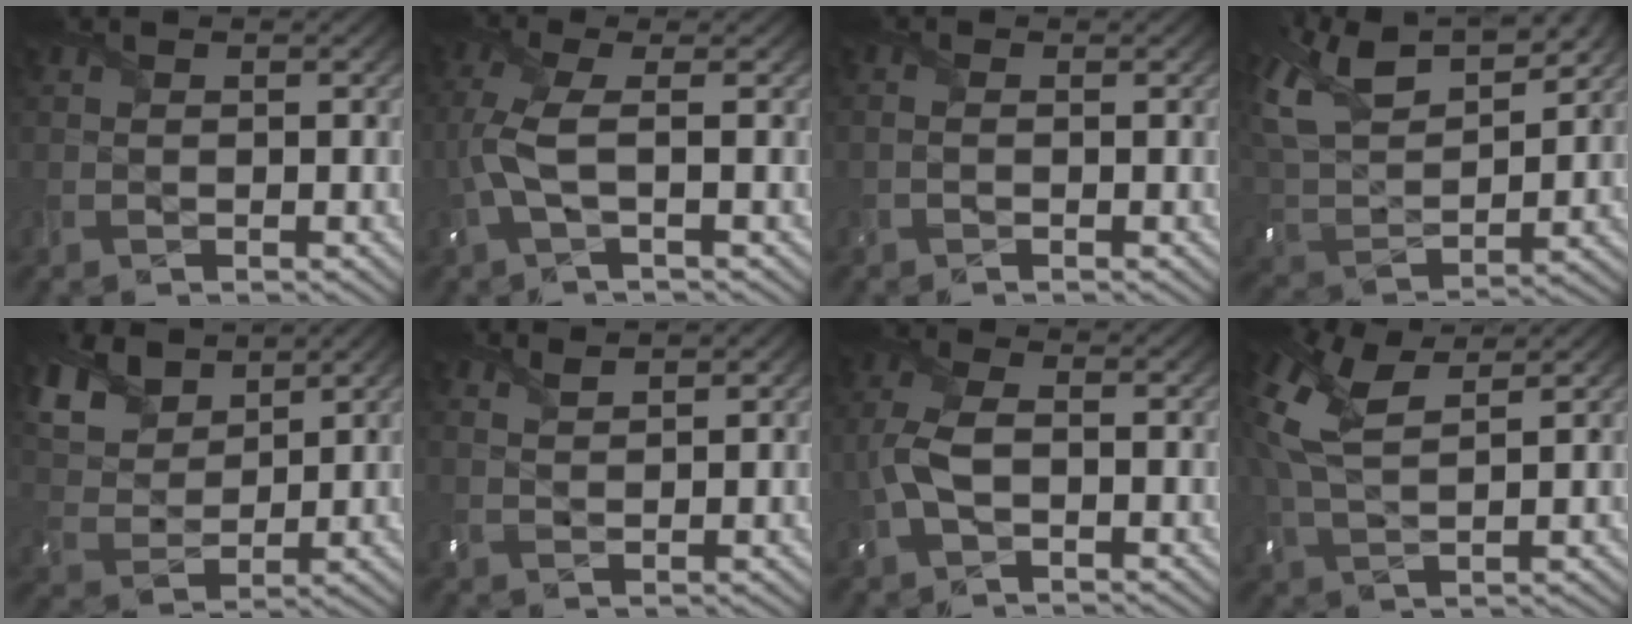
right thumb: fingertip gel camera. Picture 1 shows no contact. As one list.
[{"total": 5.0, "force": [-0.5, 1.3, 4.8], "torque": [-0.120, 0.006, -0.020]}, {"total": 0.6, "force": [-0.3, 0.2, 0.5], "torque": [-0.013, 0.000, -0.007]}, {"total": 13.3, "force": [9.5, 5.5, 7.6], "torque": [-0.202, 0.027, 0.165]}, {"total": 11.0, "force": [7.5, 5.7, 5.7], "torque": [-0.176, 0.025, 0.134]}, {"total": 2.1, "force": [1.8, 0.4, 0.9], "torque": [-0.024, 0.001, 0.041]}, {"total": 5.3, "force": [-1.0, 2.7, 4.4], "torque": [-0.121, 0.005, -0.025]}, {"total": 9.5, "force": [4.5, 4.0, 7.3], "torque": [-0.207, 0.017, 0.084]}]